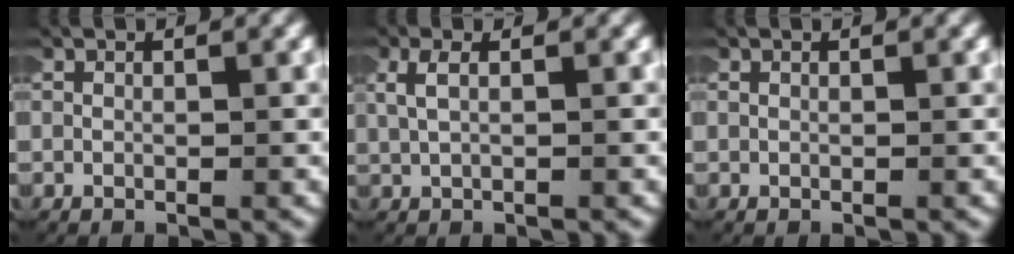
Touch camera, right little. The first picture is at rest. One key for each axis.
{"total": 1.7, "fx": 0.8, "fy": 0.5, "fz": 1.4, "tx": -0.033, "ty": 0.006, "tz": 0.015}
{"total": 0.0}